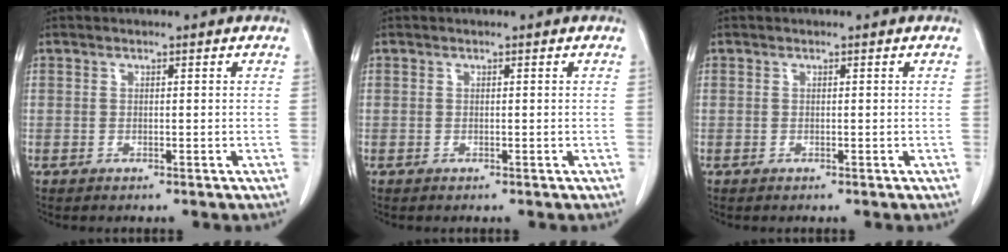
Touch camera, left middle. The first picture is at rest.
{"total": 0.0}
{"total": 0.0}